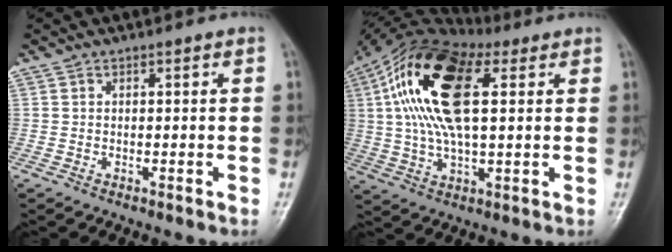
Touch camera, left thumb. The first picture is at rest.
{"total": 20.2, "force": [5.2, 9.3, 17.2], "torque": [-0.341, 0.018, 0.084]}